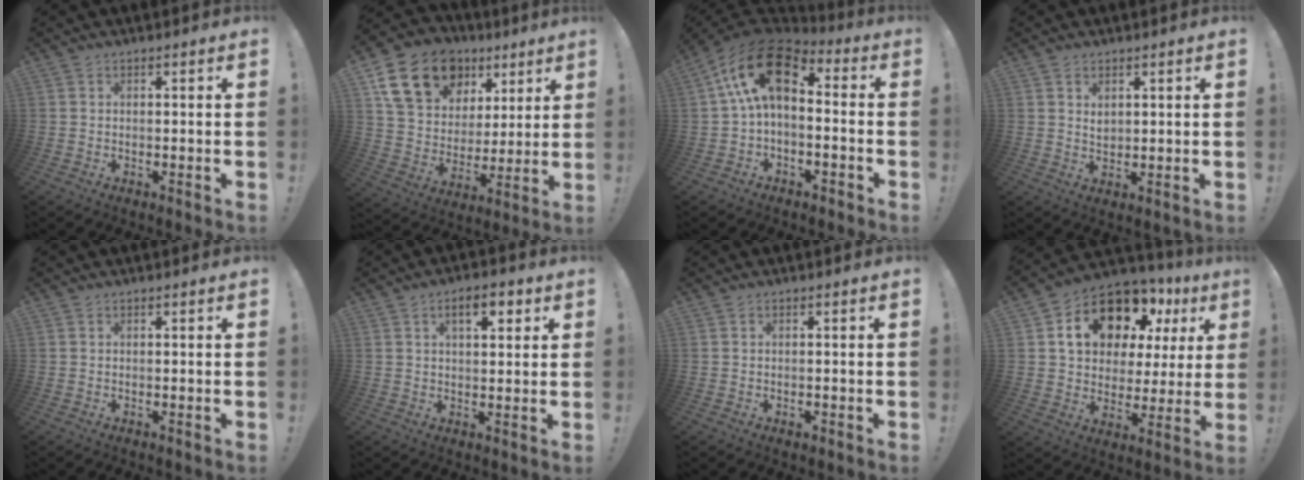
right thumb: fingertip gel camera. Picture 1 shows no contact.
{"total": 19.8, "force": [10.9, 13.7, 9.3], "torque": [-0.152, -0.046, 0.216]}
{"total": 17.2, "force": [4.2, 10.3, 13.1], "torque": [-0.231, 0.000, 0.079]}
{"total": 2.7, "force": [1.5, 2.0, 1.0], "torque": [-0.002, -0.012, 0.023]}
{"total": 0.0}
{"total": 6.4, "force": [2.8, 2.7, 5.0], "torque": [-0.064, -0.005, 0.040]}
{"total": 0.8, "force": [-0.4, 0.6, 0.3], "torque": [-0.003, 0.002, -0.007]}
{"total": 17.5, "force": [9.6, 10.6, 10.2], "torque": [-0.161, -0.051, 0.180]}